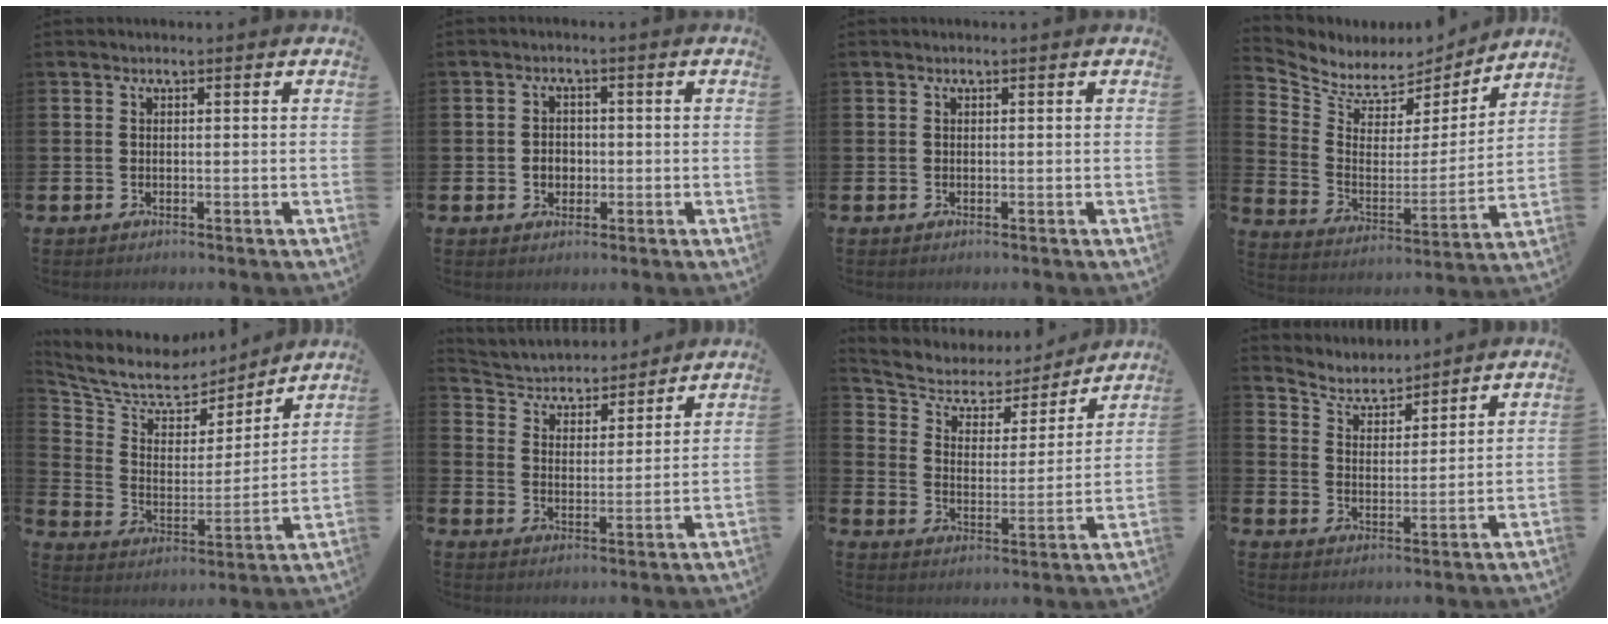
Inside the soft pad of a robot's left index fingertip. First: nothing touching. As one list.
[{"total": 2.4, "force": [-0.3, 2.0, 1.1], "torque": [-0.007, -0.001, -0.014]}, {"total": 0.0}, {"total": 6.5, "force": [6.0, 2.5, 0.3], "torque": [-0.052, -0.052, 0.103]}, {"total": 8.2, "force": [7.2, 3.7, 1.6], "torque": [-0.083, -0.050, 0.126]}, {"total": 4.3, "force": [3.9, 1.6, 0.1], "torque": [-0.034, -0.035, 0.062]}, {"total": 5.3, "force": [4.4, 2.9, 1.0], "torque": [-0.054, -0.031, 0.070]}, {"total": 4.7, "force": [4.5, 1.2, 0.3], "torque": [-0.030, -0.030, 0.078]}]